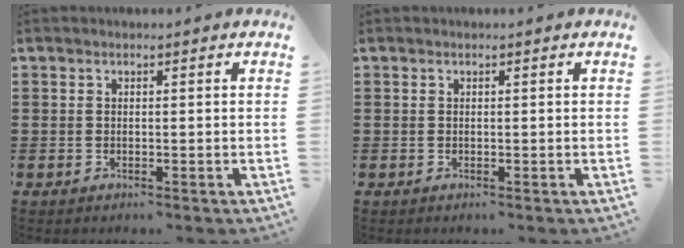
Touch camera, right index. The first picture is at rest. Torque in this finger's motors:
{"motor_torque": [0.03, -0.01, 0.00, 0.00]}